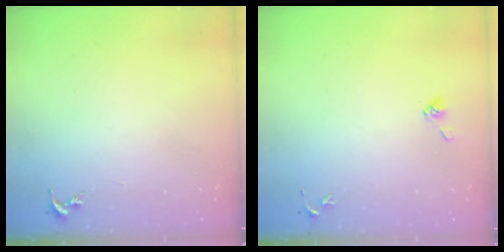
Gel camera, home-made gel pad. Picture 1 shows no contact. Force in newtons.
{"total": 3.9, "press": 3.5, "slide": 1.7}